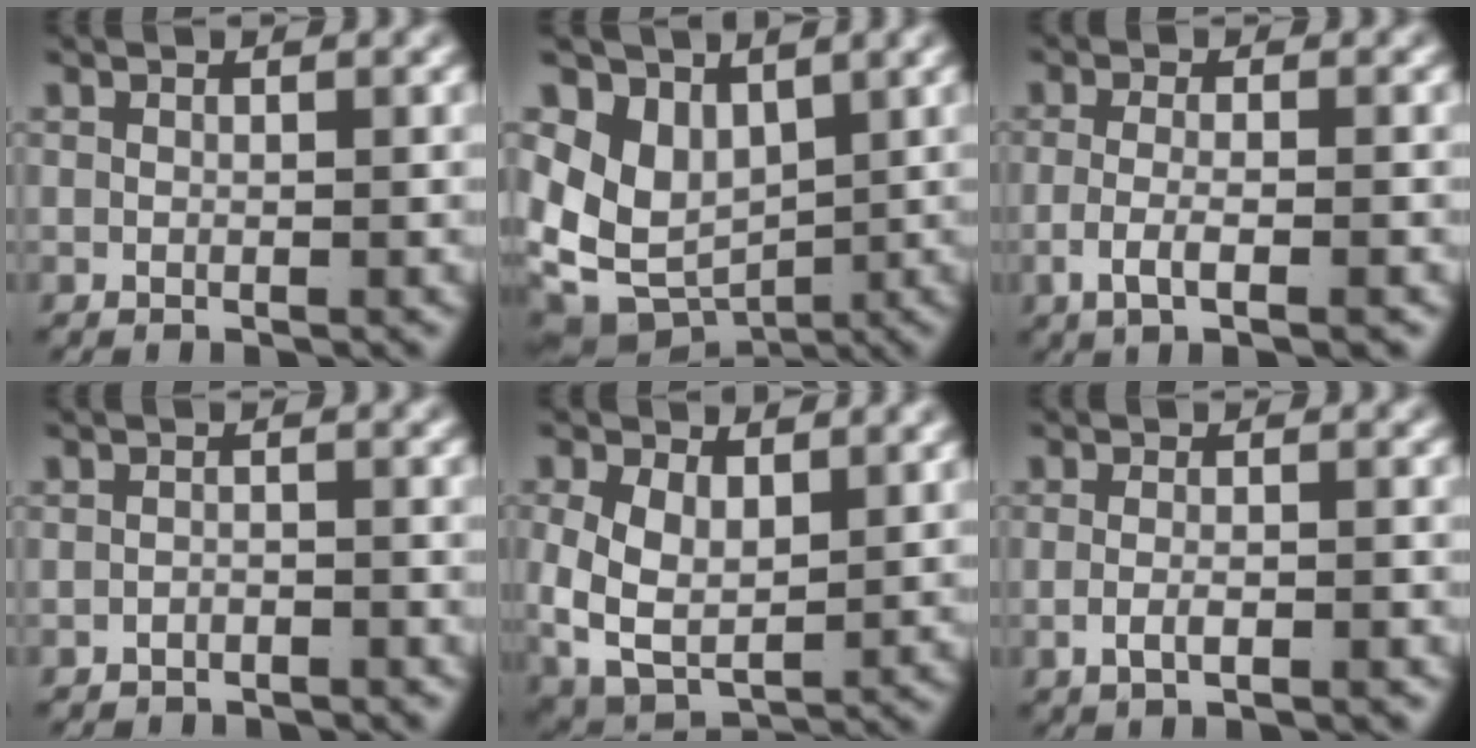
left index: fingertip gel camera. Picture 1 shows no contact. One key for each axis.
{"total": 11.2, "fx": -1.2, "fy": 9.5, "fz": 5.8, "tx": -0.143, "ty": -0.052, "tz": -0.004}
{"total": 3.2, "fx": -1.5, "fy": 0.5, "fz": 2.8, "tx": -0.058, "ty": -0.017, "tz": -0.017}
{"total": 1.8, "fx": -1.8, "fy": 0.0, "fz": 0.0, "tx": 0.003, "ty": -0.010, "tz": -0.026}
{"total": 8.4, "fx": -0.4, "fy": 6.7, "fz": 5.0, "tx": -0.133, "ty": -0.047, "tz": 0.010}
{"total": 2.0, "fx": -1.4, "fy": 0.3, "fz": 1.4, "tx": -0.031, "ty": -0.011, "tz": -0.018}